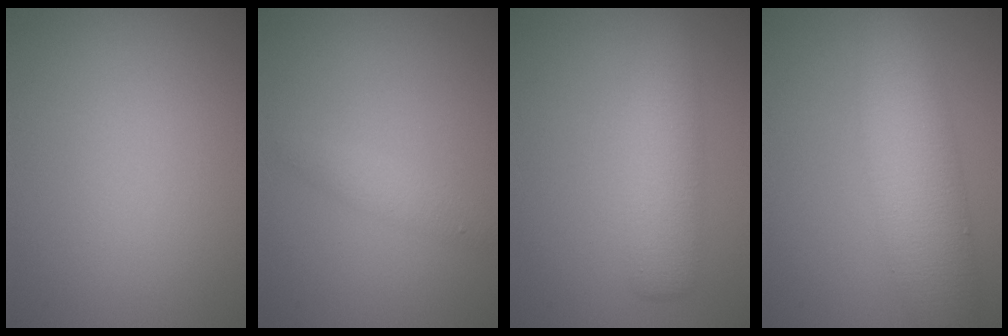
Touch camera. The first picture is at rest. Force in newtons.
{"total": 1.4, "press": 1.4, "slide": 0.0}
{"total": 4.2, "press": 4.2, "slide": 0.1}
{"total": 7.0, "press": 7.0, "slide": 0.2}